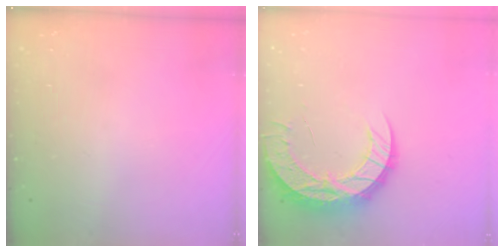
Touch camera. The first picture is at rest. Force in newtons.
{"total": 13.4, "press": 13.4, "slide": 1.0}